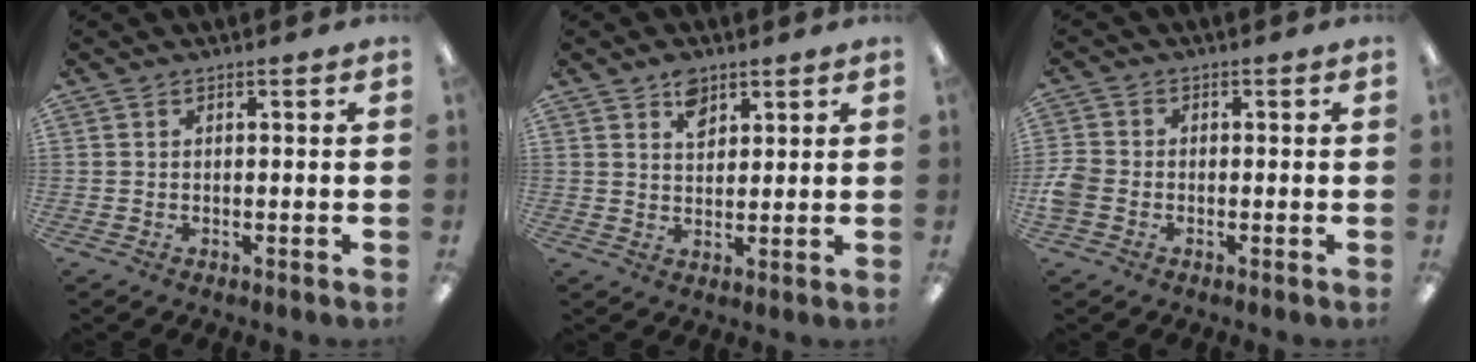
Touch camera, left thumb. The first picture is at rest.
{"total": 4.9, "force": [3.2, 3.1, 2.2], "torque": [-0.021, -0.012, 0.053]}
{"total": 4.5, "force": [-1.4, 3.6, 2.4], "torque": [-0.048, 0.009, -0.025]}